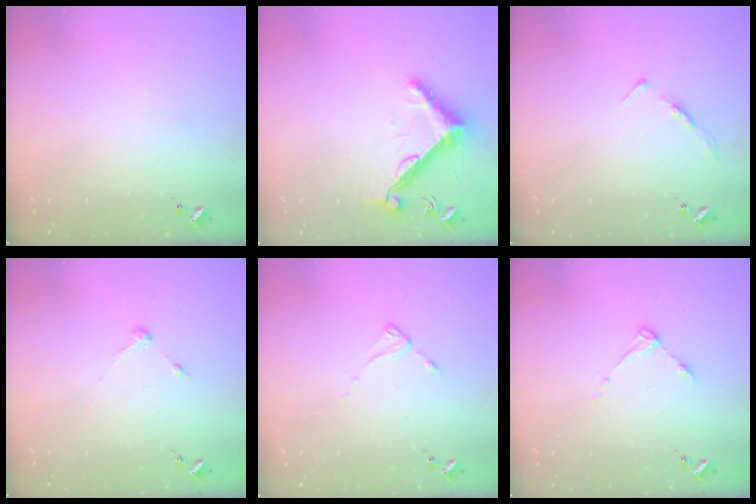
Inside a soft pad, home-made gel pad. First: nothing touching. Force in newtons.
{"total": 11.1, "press": 11.0, "slide": 0.7}
{"total": 3.5, "press": 3.5, "slide": 0.4}
{"total": 3.2, "press": 3.2, "slide": 0.4}
{"total": 2.6, "press": 2.6, "slide": 0.2}
{"total": 4.3, "press": 4.3, "slide": 0.6}